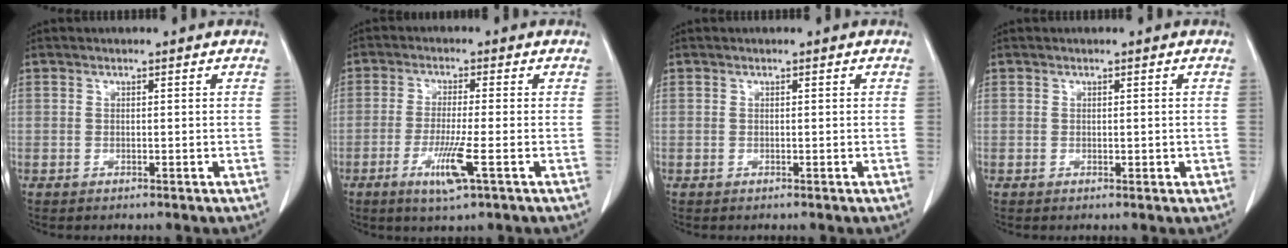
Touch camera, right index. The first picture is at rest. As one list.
[{"total": 6.3, "force": [-2.6, -0.2, 5.7], "torque": [-0.112, -0.017, -0.047]}, {"total": 0.0}, {"total": 1.0, "force": [-0.1, 0.6, 0.7], "torque": [-0.009, -0.001, 0.004]}]